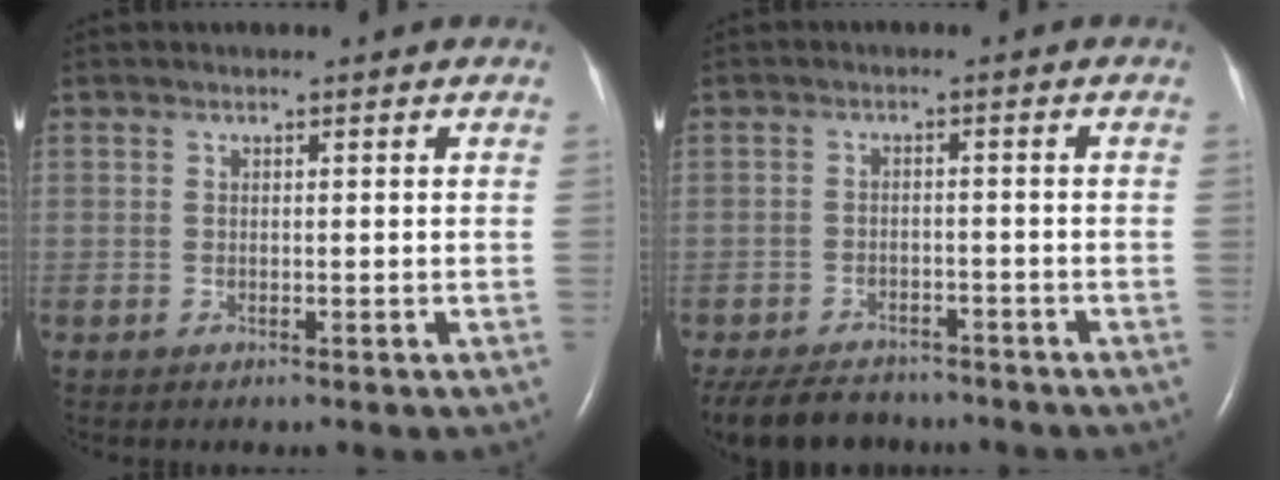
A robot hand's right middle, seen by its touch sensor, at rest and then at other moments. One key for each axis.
{"total": 10.2, "fx": -8.8, "fy": 3.9, "fz": 3.4, "tx": -0.068, "ty": -0.007, "tz": -0.127}